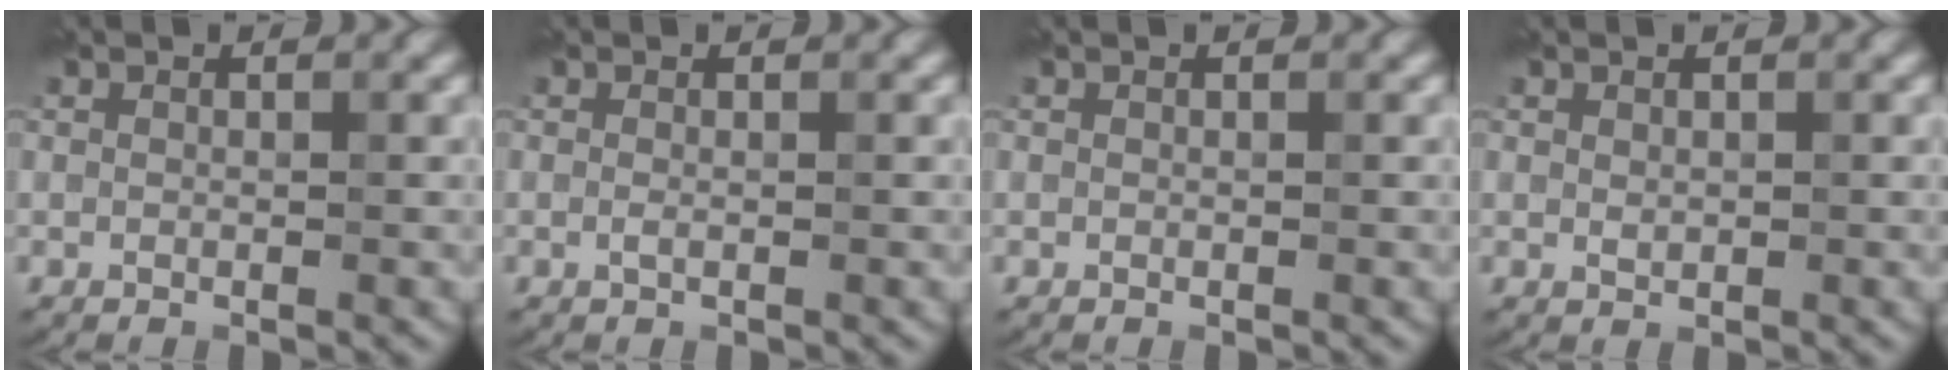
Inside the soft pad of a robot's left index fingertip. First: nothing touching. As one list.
[{"total": 0.5, "force": [-0.1, 0.2, 0.5], "torque": [-0.013, 0.000, -0.003]}, {"total": 0.0}, {"total": 0.7, "force": [0.3, 0.5, 0.5], "torque": [-0.008, -0.001, 0.005]}]